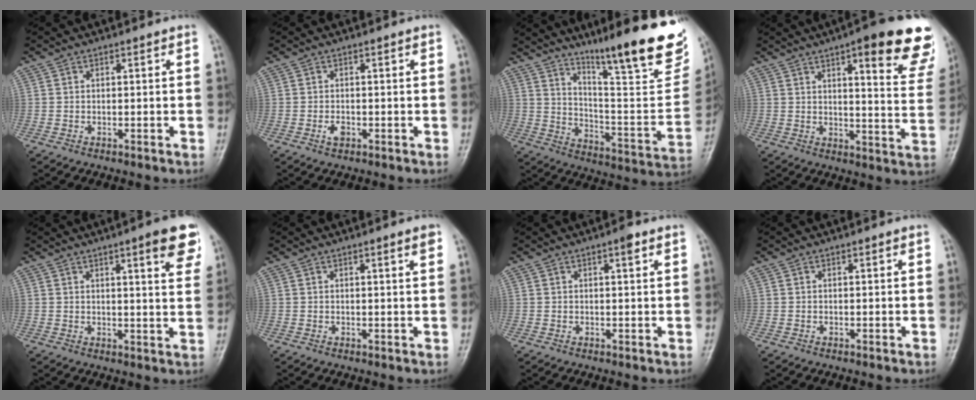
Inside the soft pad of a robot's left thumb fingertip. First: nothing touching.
{"total": 1.7, "force": [-0.6, 1.0, 1.2], "torque": [-0.021, 0.001, -0.011]}
{"total": 26.2, "force": [18.4, 4.1, 18.1], "torque": [-0.239, -0.102, 0.272]}
{"total": 19.9, "force": [11.6, 4.8, 15.5], "torque": [-0.163, -0.042, 0.133]}
{"total": 8.5, "force": [4.7, 1.4, 7.0], "torque": [-0.075, -0.018, 0.056]}
{"total": 1.9, "force": [1.0, 0.0, 1.6], "torque": [-0.024, -0.004, 0.013]}
{"total": 1.9, "force": [1.0, 0.4, 1.5], "torque": [-0.023, -0.002, 0.013]}
{"total": 0.0}